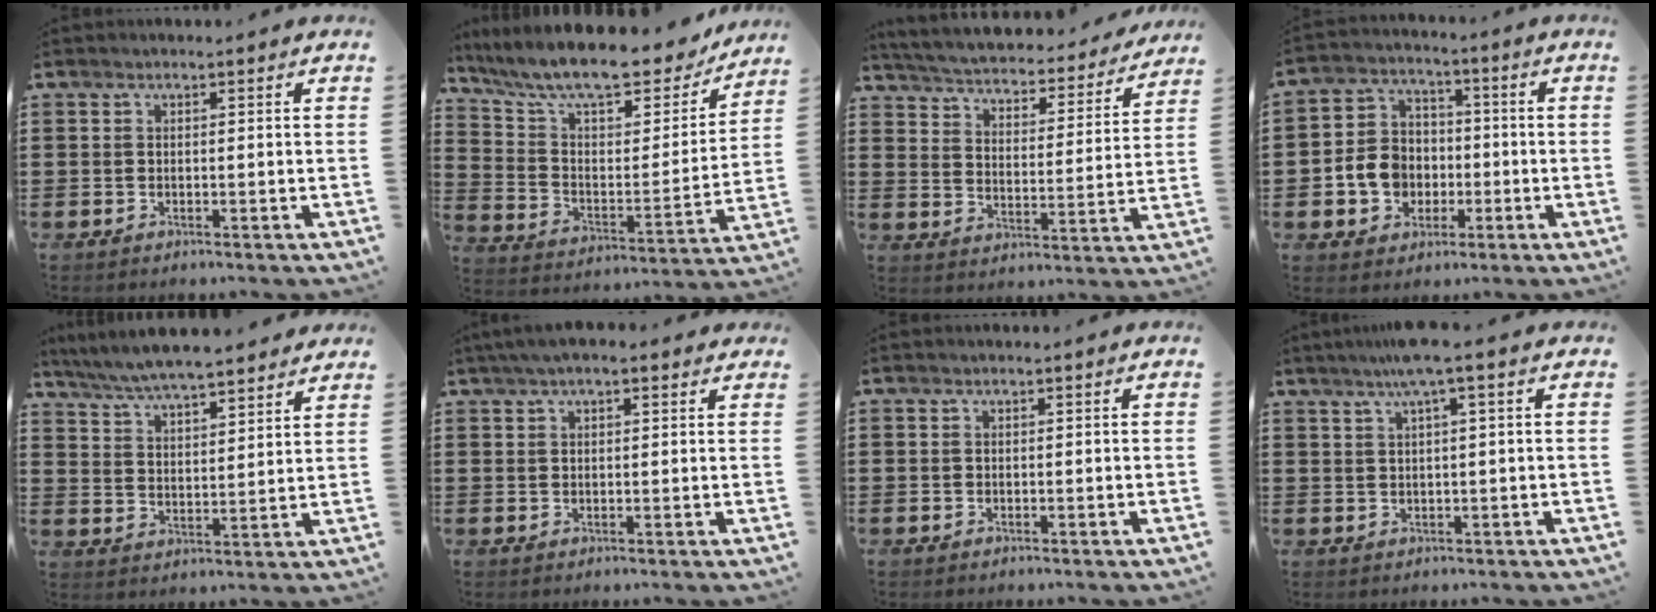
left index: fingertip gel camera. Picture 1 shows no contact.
{"total": 12.0, "force": [10.6, 1.9, 5.5], "torque": [-0.134, -0.071, 0.179]}
{"total": 3.1, "force": [3.1, 0.1, 0.3], "torque": [-0.028, -0.032, 0.042]}
{"total": 7.6, "force": [-1.6, 6.7, 3.1], "torque": [-0.092, 0.021, -0.030]}
{"total": 6.1, "force": [5.9, 0.3, 1.6], "torque": [-0.056, -0.024, 0.105]}
{"total": 3.2, "force": [2.0, 1.1, 2.3], "torque": [-0.048, 0.009, 0.036]}
{"total": 0.0}
{"total": 4.2, "force": [2.1, -0.4, 3.6], "torque": [-0.072, 0.002, 0.034]}